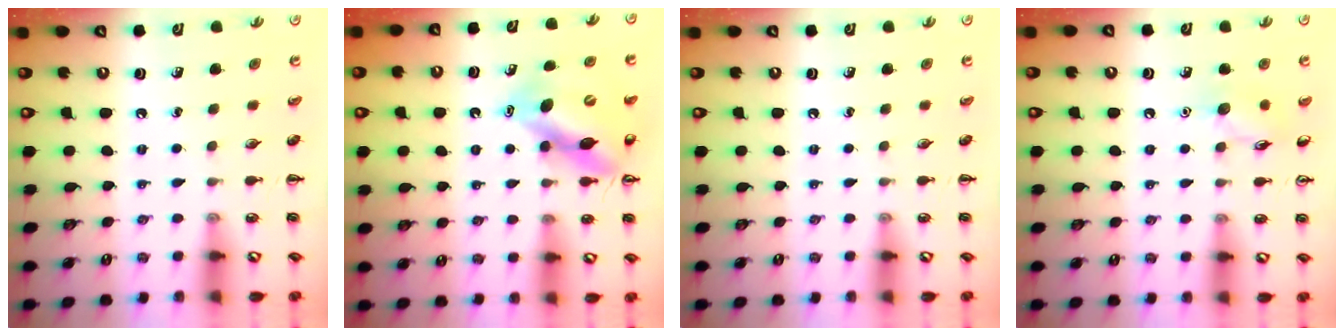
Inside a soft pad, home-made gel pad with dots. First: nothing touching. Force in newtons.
{"total": 11.7, "press": 11.2, "slide": 3.3}
{"total": 0.0}
{"total": 6.6, "press": 6.5, "slide": 1.2}